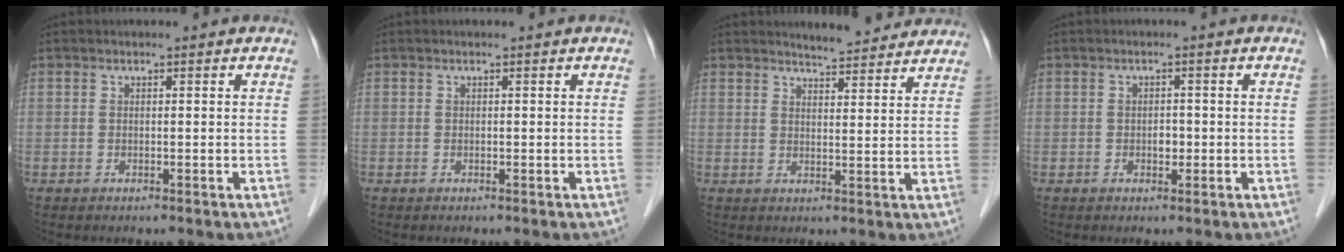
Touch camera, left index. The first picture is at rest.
{"total": 0.0}
{"total": 7.2, "force": [6.8, 1.0, 2.0], "torque": [-0.032, 0.002, 0.082]}
{"total": 1.4, "force": [-0.5, 0.9, 0.9], "torque": [-0.014, 0.000, -0.008]}